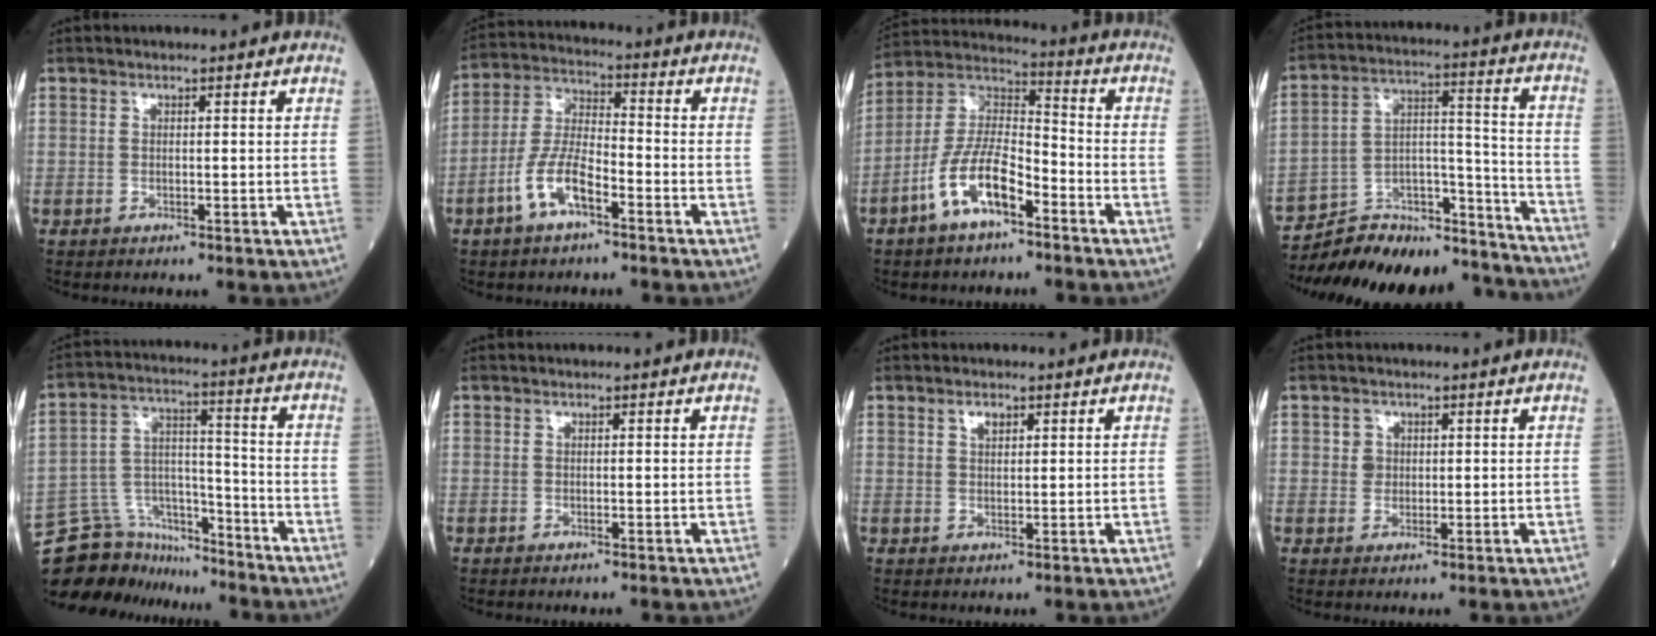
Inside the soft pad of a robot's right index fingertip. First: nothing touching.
{"total": 8.5, "force": [-4.3, 2.7, 6.8], "torque": [-0.145, 0.007, -0.087]}
{"total": 11.5, "force": [-5.8, 4.0, 9.0], "torque": [-0.191, 0.013, -0.113]}
{"total": 22.0, "force": [-21.2, 3.9, 4.5], "torque": [-0.083, 0.035, -0.323]}
{"total": 13.6, "force": [-12.9, 4.4, 1.3], "torque": [-0.031, 0.050, -0.222]}
{"total": 0.0}
{"total": 1.7, "force": [1.0, 0.8, 1.1], "torque": [-0.019, 0.001, 0.018]}
{"total": 1.9, "force": [0.5, 1.8, 0.4], "torque": [-0.004, -0.001, 0.006]}